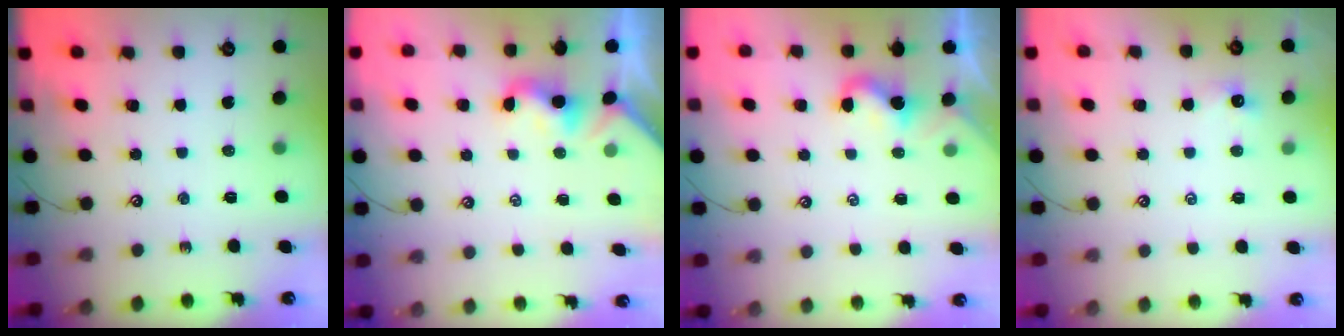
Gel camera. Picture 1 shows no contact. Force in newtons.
{"total": 1.8, "press": 1.7, "slide": 0.5}
{"total": 2.1, "press": 2.0, "slide": 0.4}
{"total": 0.6, "press": 0.3, "slide": 0.5}